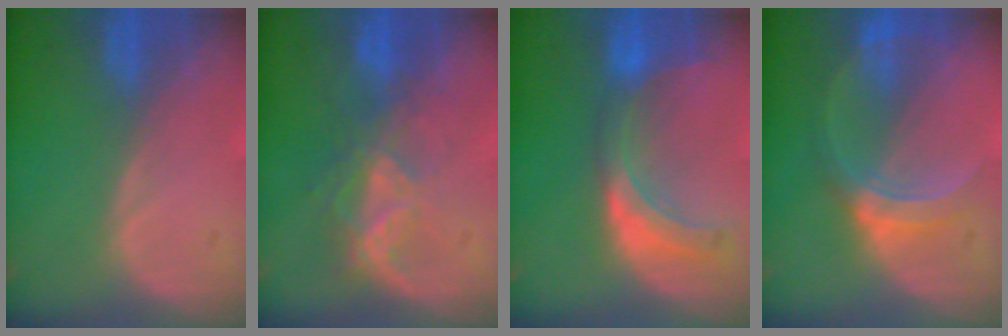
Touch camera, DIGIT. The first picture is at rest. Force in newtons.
{"total": 6.5, "press": 5.9, "slide": 2.8}
{"total": 7.1, "press": 6.7, "slide": 2.2}
{"total": 5.9, "press": 5.8, "slide": 0.8}